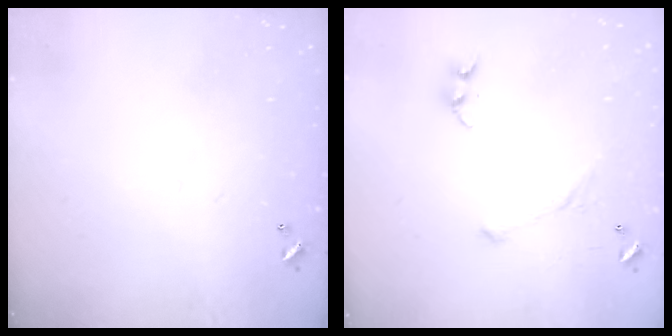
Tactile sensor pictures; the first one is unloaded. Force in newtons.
{"total": 3.8, "press": 3.7, "slide": 0.9}